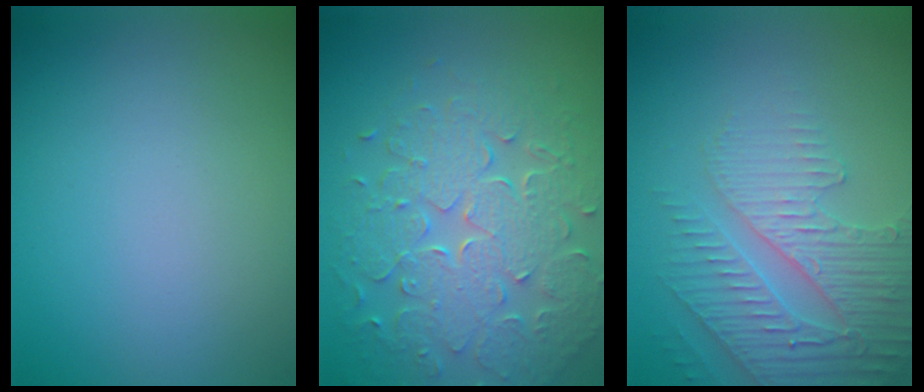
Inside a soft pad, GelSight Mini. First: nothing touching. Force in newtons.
{"total": 8.0, "press": 5.8, "slide": 5.5}
{"total": 4.3, "press": 4.1, "slide": 1.4}